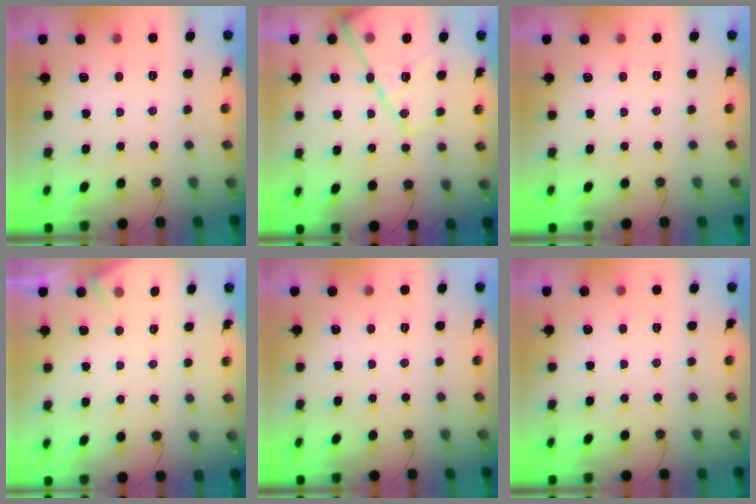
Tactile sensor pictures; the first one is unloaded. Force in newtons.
{"total": 16.3, "press": 16.2, "slide": 1.2}
{"total": 0.0}
{"total": 4.0, "press": 3.9, "slide": 0.6}
{"total": 0.0}
{"total": 0.0}